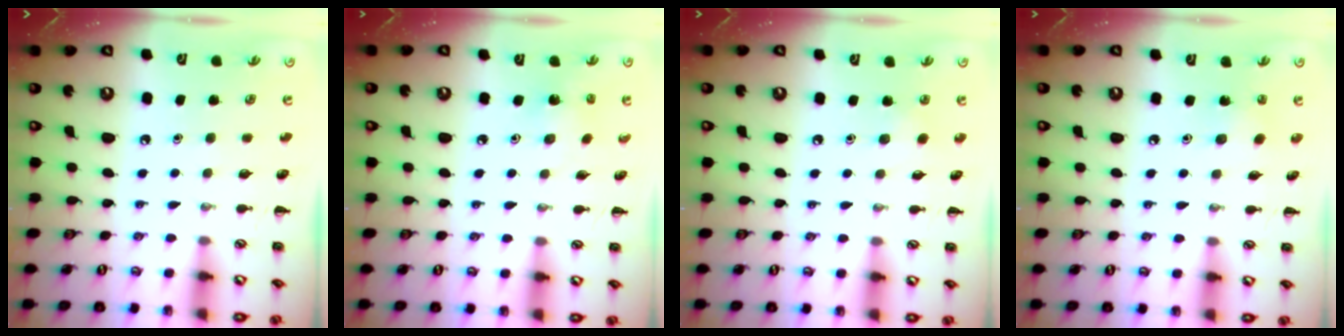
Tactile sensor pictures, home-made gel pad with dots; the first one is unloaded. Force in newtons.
{"total": 2.7, "press": 2.5, "slide": 0.9}
{"total": 4.1, "press": 3.9, "slide": 1.2}
{"total": 2.4, "press": 2.2, "slide": 0.8}